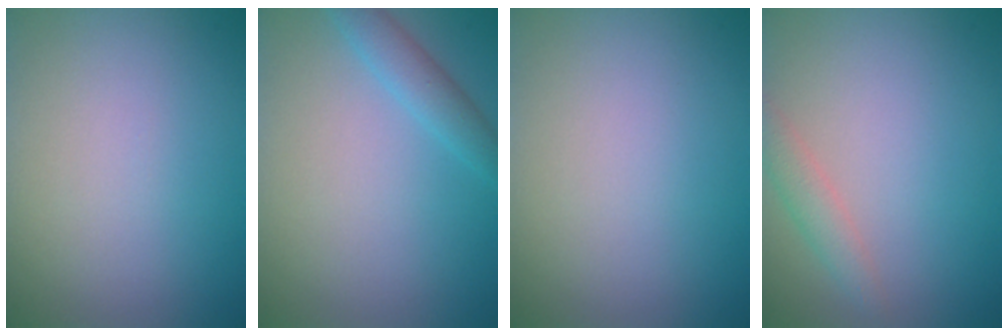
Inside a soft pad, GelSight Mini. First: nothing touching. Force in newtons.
{"total": 2.2, "press": 2.2, "slide": 0.1}
{"total": 0.0}
{"total": 1.8, "press": 1.8, "slide": 0.1}